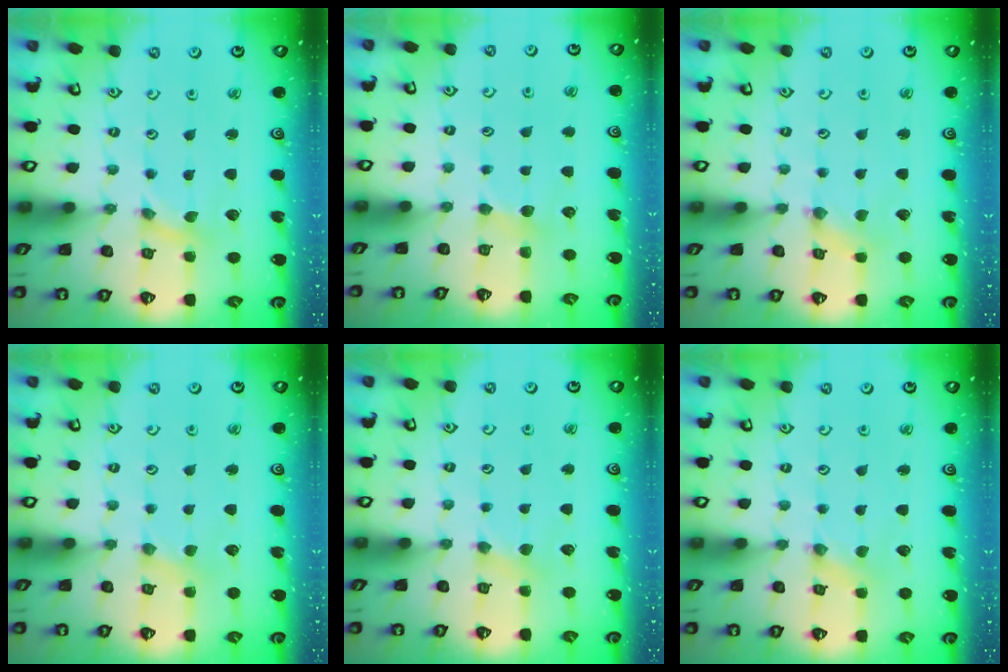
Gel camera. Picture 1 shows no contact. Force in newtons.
{"total": 3.7, "press": 3.7, "slide": 0.6}
{"total": 1.4, "press": 1.3, "slide": 0.3}
{"total": 2.7, "press": 2.6, "slide": 0.5}
{"total": 2.5, "press": 2.5, "slide": 0.4}
{"total": 0.0}